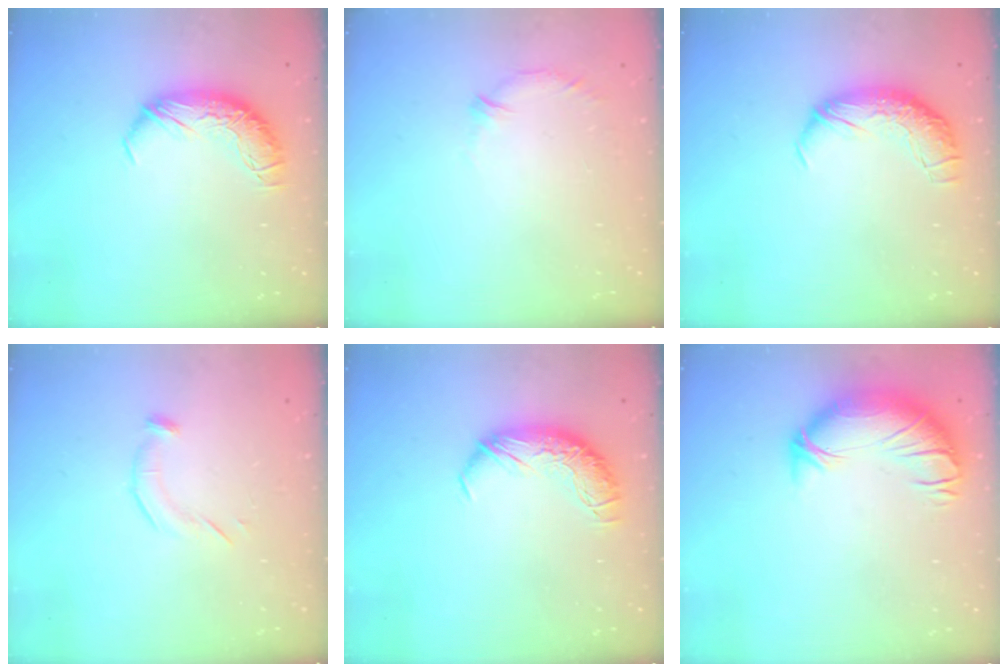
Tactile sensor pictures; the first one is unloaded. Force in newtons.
{"total": 6.0, "press": 6.0, "slide": 0.8}
{"total": 2.3, "press": 1.0, "slide": 2.1}
{"total": 5.4, "press": 5.4, "slide": 0.7}
{"total": 0.0}
{"total": 3.3, "press": 0.7, "slide": 3.3}